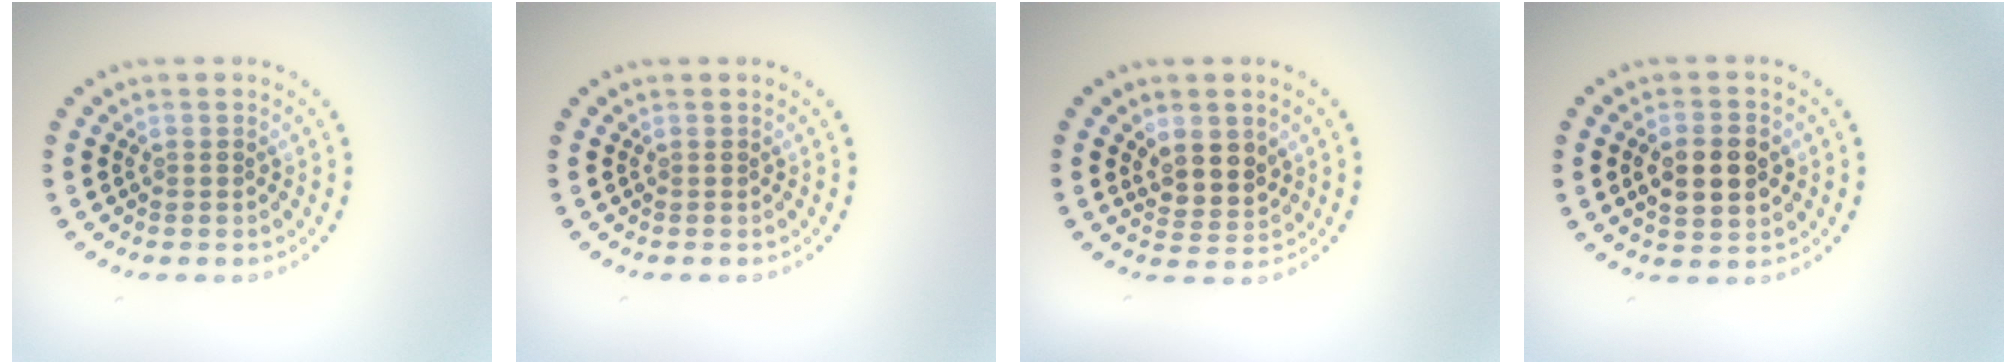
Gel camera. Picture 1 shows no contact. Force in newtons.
{"total": 0.0}
{"total": 3.0, "press": 2.7, "slide": 1.3}
{"total": 4.5, "press": 4.5, "slide": 0.4}